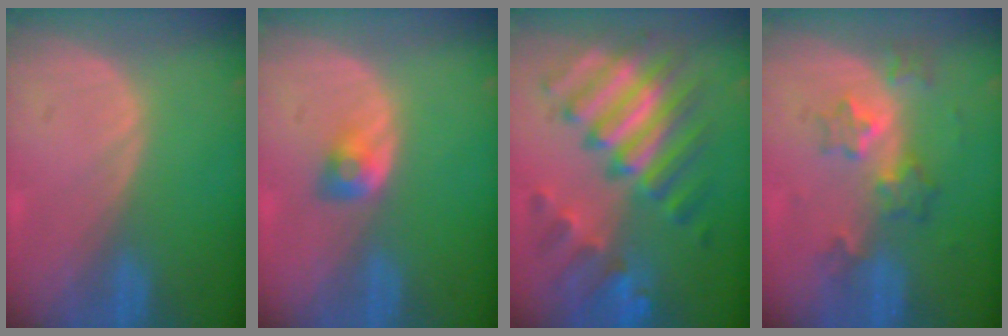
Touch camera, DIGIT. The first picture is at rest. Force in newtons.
{"total": 2.8, "press": 2.5, "slide": 1.3}
{"total": 11.8, "press": 11.7, "slide": 1.1}
{"total": 6.1, "press": 5.4, "slide": 2.9}